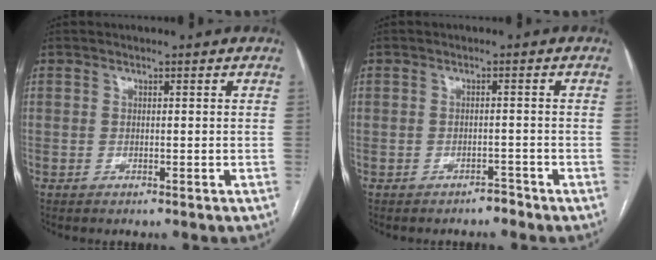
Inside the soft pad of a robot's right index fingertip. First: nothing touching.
{"total": 1.6, "force": [-1.4, 0.5, 0.4], "torque": [-0.004, 0.001, -0.020]}